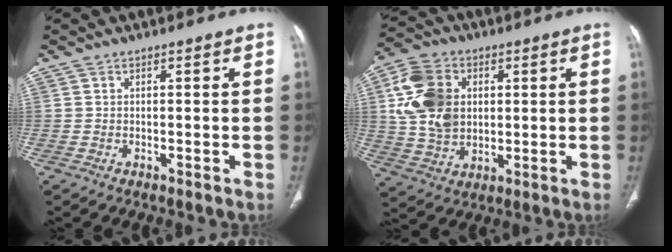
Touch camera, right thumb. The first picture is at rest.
{"total": 13.9, "force": [2.6, 10.5, 8.8], "torque": [-0.151, 0.001, 0.049]}